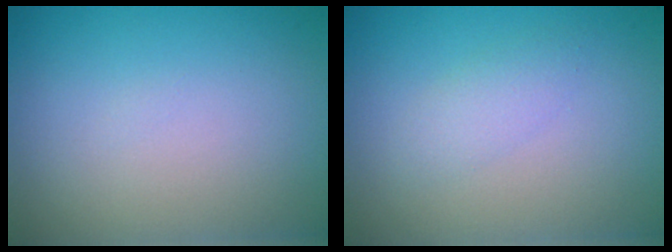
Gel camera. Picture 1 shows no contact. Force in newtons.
{"total": 1.5, "press": 1.5, "slide": 0.1}